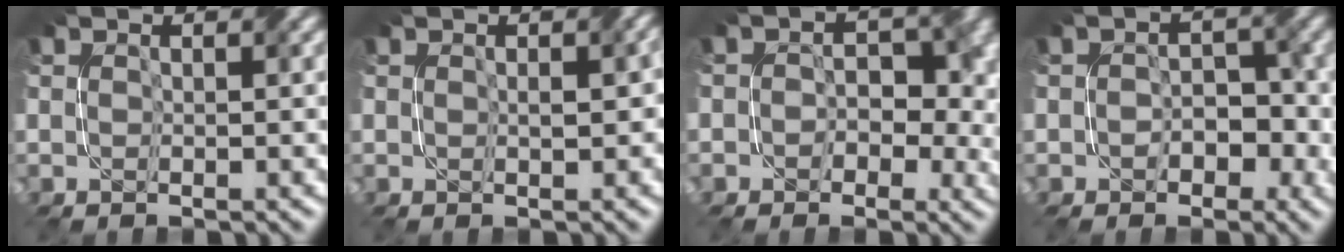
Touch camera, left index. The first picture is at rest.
{"total": 1.5, "force": [0.1, 0.7, 1.3], "torque": [-0.020, 0.003, 0.012]}
{"total": 5.1, "force": [-0.4, 3.9, 3.3], "torque": [-0.019, -0.002, -0.004]}
{"total": 2.9, "force": [-0.9, 2.2, 1.7], "torque": [-0.008, 0.008, -0.007]}